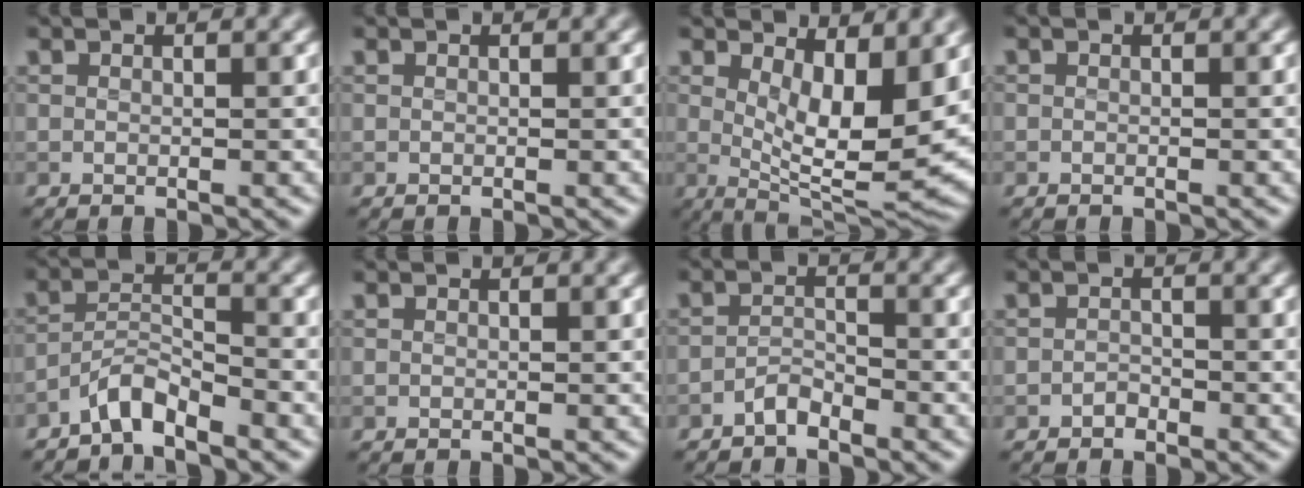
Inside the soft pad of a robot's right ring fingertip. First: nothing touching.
{"total": 0.0}
{"total": 8.7, "force": [2.6, 3.3, 7.7], "torque": [-0.123, -0.020, 0.051]}
{"total": 0.0}
{"total": 2.9, "force": [-2.6, 0.4, 1.3], "torque": [-0.022, 0.013, -0.055]}
{"total": 0.0}
{"total": 1.5, "force": [-1.4, 0.4, 0.6], "torque": [-0.011, 0.008, -0.028]}
{"total": 0.8, "force": [-0.6, 0.5, 0.2], "torque": [-0.002, 0.002, -0.010]}